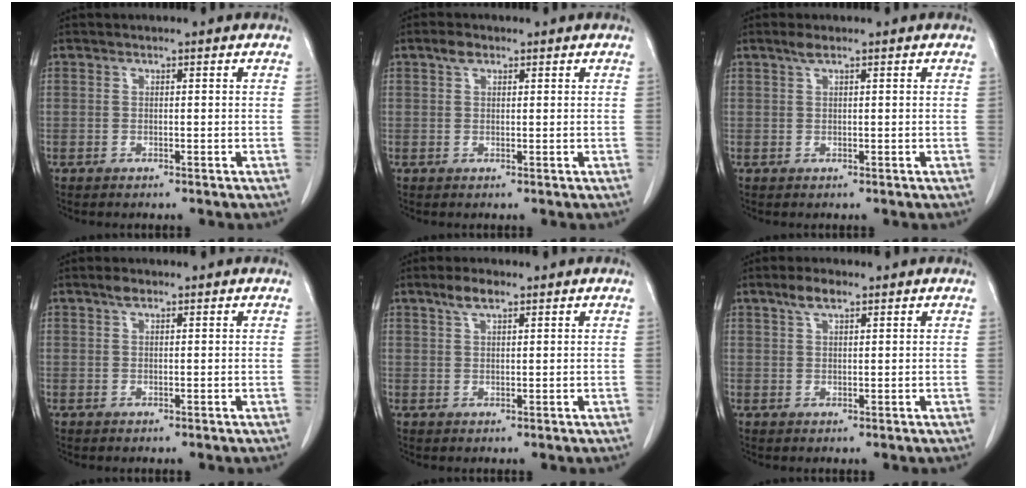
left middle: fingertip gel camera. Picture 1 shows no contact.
{"total": 1.7, "force": [1.1, 0.9, 1.0], "torque": [-0.021, 0.007, 0.019]}
{"total": 1.2, "force": [0.9, 0.0, 0.9], "torque": [-0.021, 0.006, 0.018]}
{"total": 1.2, "force": [0.9, 0.4, 0.8], "torque": [-0.017, 0.005, 0.017]}
{"total": 3.0, "force": [2.1, 0.8, 2.0], "torque": [-0.046, 0.006, 0.042]}
{"total": 3.1, "force": [2.1, 0.9, 2.1], "torque": [-0.047, 0.007, 0.041]}